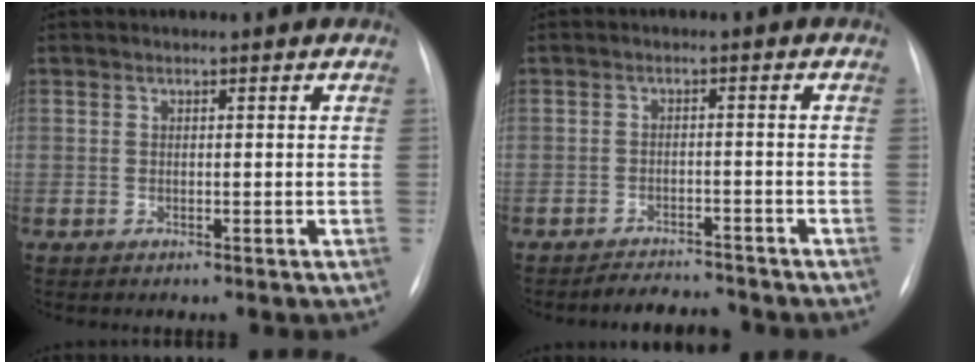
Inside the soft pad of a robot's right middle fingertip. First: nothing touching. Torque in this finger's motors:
{"motor_torque": [0.04, -0.28, -0.01, -0.04]}